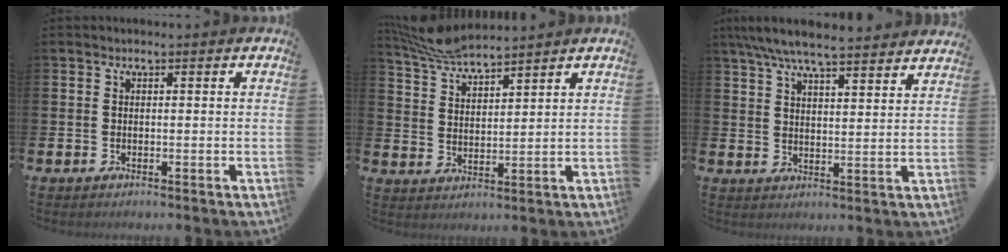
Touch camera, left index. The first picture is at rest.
{"total": 6.0, "force": [5.8, 0.4, 1.5], "torque": [-0.046, -0.030, 0.107]}
{"total": 7.2, "force": [6.8, 0.6, 2.4], "torque": [-0.065, -0.035, 0.120]}